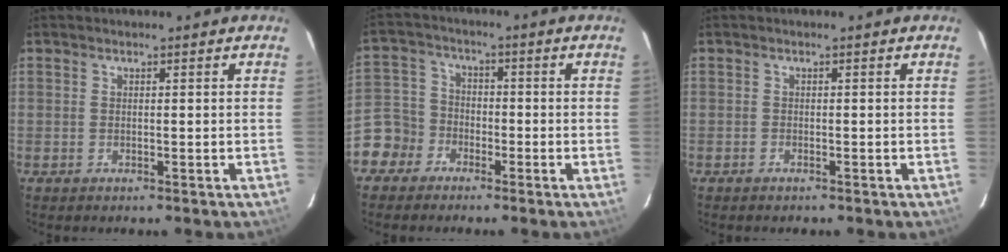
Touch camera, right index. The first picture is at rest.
{"total": 9.7, "force": [-5.4, 7.7, 2.5], "torque": [-0.069, 0.031, -0.111]}
{"total": 0.9, "force": [-0.7, 0.5, 0.0], "torque": [-0.004, 0.002, -0.013]}